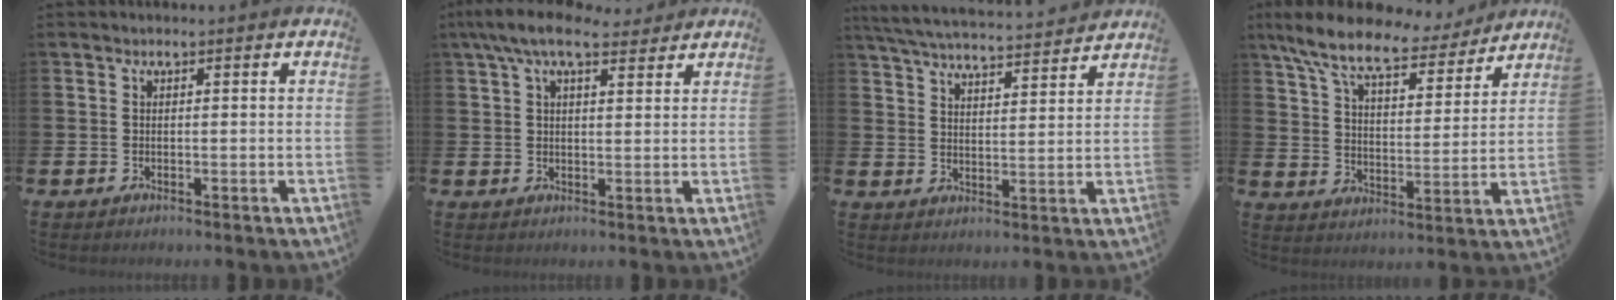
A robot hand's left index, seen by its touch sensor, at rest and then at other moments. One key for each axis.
{"total": 6.2, "fx": 5.1, "fy": 2.1, "fz": 2.9, "tx": -0.054, "ty": -0.015, "tz": 0.090}
{"total": 6.0, "fx": 5.8, "fy": 0.4, "fz": 1.3, "tx": -0.052, "ty": -0.038, "tz": 0.103}
{"total": 10.4, "fx": 8.9, "fy": 2.7, "fz": 4.6, "tx": -0.118, "ty": -0.049, "tz": 0.151}